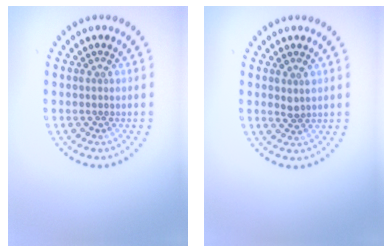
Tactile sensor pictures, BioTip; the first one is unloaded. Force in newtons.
{"total": 0.9, "press": 0.8, "slide": 0.3}